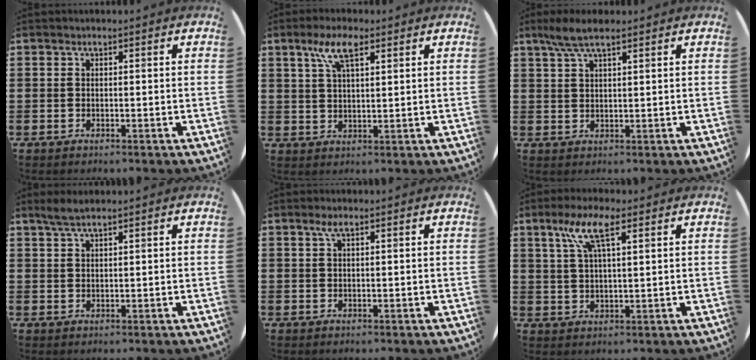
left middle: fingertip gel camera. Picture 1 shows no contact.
{"total": 5.5, "force": [3.2, 1.8, 4.1], "torque": [-0.081, 0.007, 0.054]}
{"total": 4.3, "force": [3.2, 0.9, 2.8], "torque": [-0.061, 0.004, 0.056]}
{"total": 2.4, "force": [1.9, 0.3, 1.4], "torque": [-0.029, 0.004, 0.033]}
{"total": 1.9, "force": [1.0, 0.4, 1.6], "torque": [-0.033, 0.006, 0.017]}
{"total": 6.5, "force": [3.5, 1.7, 5.1], "torque": [-0.110, 0.012, 0.060]}